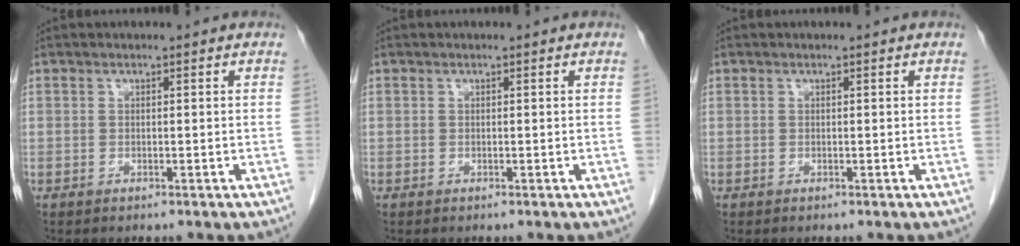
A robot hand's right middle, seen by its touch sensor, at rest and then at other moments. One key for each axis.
{"total": 0.0}
{"total": 0.0}